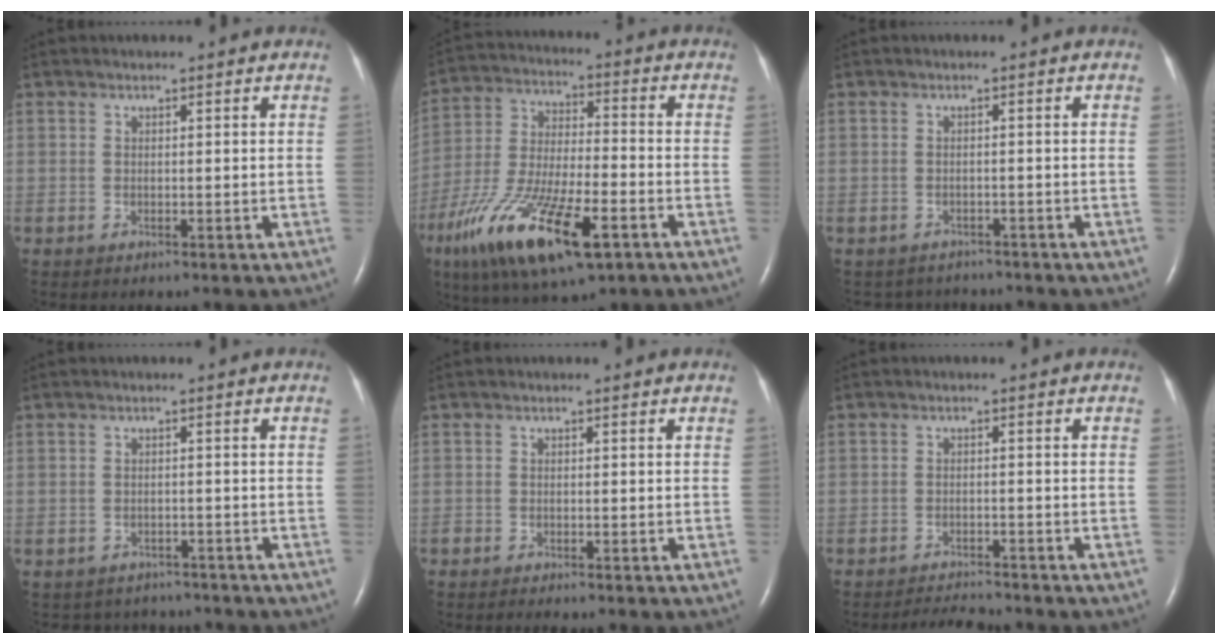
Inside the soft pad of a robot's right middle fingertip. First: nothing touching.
{"total": 19.0, "force": [-9.6, 5.1, 15.6], "torque": [-0.322, -0.029, -0.163]}
{"total": 4.1, "force": [-3.7, 1.5, -0.4], "torque": [0.000, 0.001, -0.049]}
{"total": 5.1, "force": [-4.5, 2.3, -0.2], "torque": [0.002, 0.009, -0.054]}
{"total": 1.1, "force": [-1.1, 0.1, 0.4], "torque": [-0.012, -0.003, -0.018]}
{"total": 3.2, "force": [-3.2, -0.3, 0.1], "torque": [-0.009, -0.018, -0.052]}